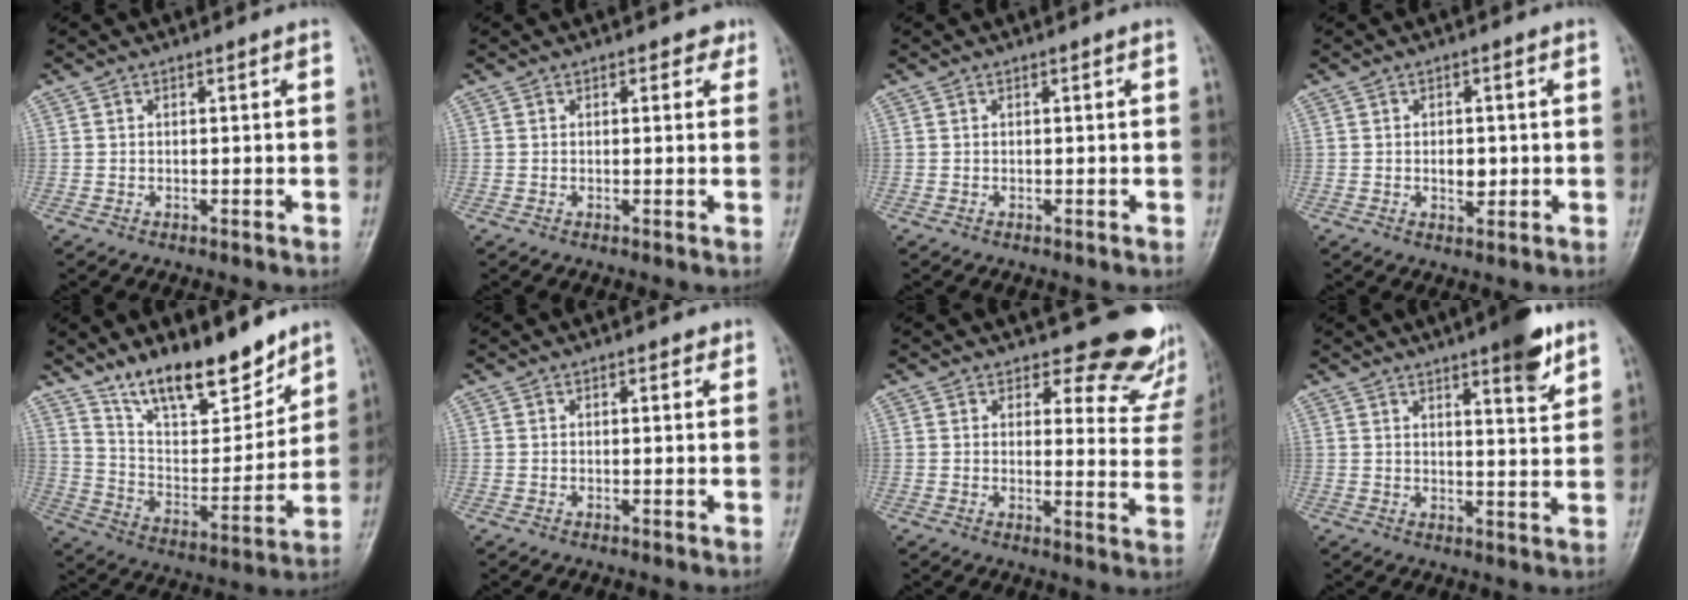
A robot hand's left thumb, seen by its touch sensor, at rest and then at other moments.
{"total": 1.9, "force": [1.1, 1.3, 0.8], "torque": [0.010, -0.002, 0.007]}
{"total": 0.0}
{"total": 3.5, "force": [-0.2, 2.2, 2.7], "torque": [-0.031, -0.001, -0.002]}
{"total": 17.1, "force": [13.1, 6.0, 9.2], "torque": [-0.103, -0.088, 0.232]}
{"total": 1.1, "force": [0.7, 0.6, 0.6], "torque": [0.001, -0.002, 0.004]}
{"total": 13.8, "force": [11.9, 5.3, 4.5], "torque": [0.004, -0.092, 0.119]}
{"total": 7.8, "force": [4.9, 1.6, 5.8], "torque": [-0.071, -0.028, 0.066]}